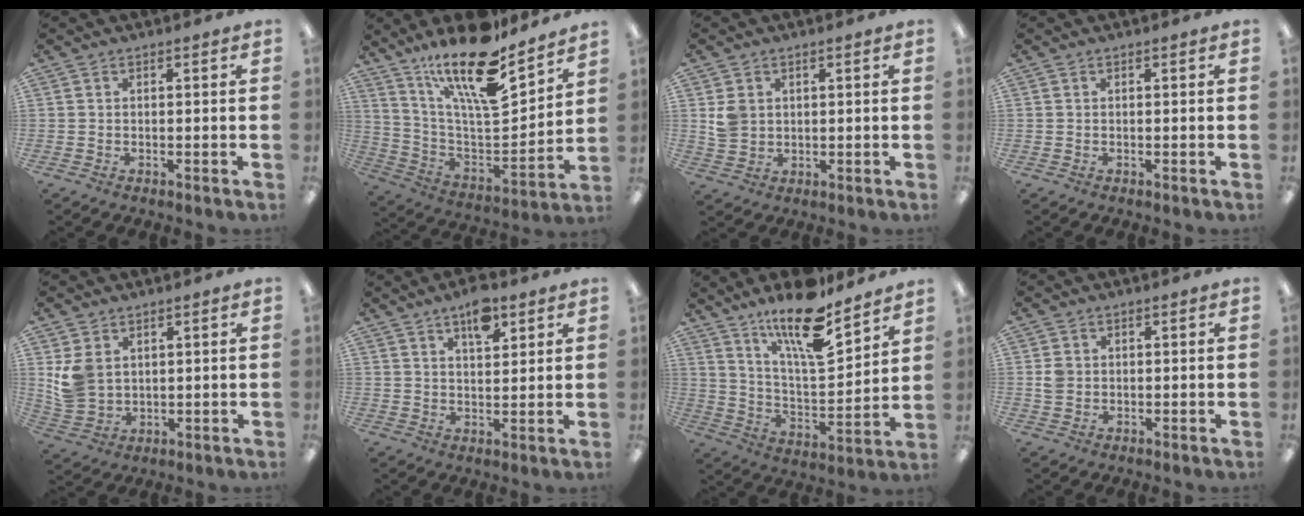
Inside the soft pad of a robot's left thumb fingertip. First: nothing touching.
{"total": 22.3, "force": [16.5, 6.5, 13.5], "torque": [-0.244, -0.117, 0.278]}
{"total": 4.3, "force": [1.5, 3.7, 1.6], "torque": [-0.022, 0.001, 0.026]}
{"total": 0.0}
{"total": 6.7, "force": [2.6, 5.3, 3.0], "torque": [-0.065, 0.000, 0.054]}
{"total": 7.8, "force": [5.1, 3.4, 4.8], "torque": [-0.065, -0.024, 0.085]}
{"total": 17.7, "force": [13.5, 4.8, 10.4], "torque": [-0.181, -0.086, 0.225]}
{"total": 2.6, "force": [0.3, 2.4, 1.1], "torque": [-0.015, 0.002, 0.003]}